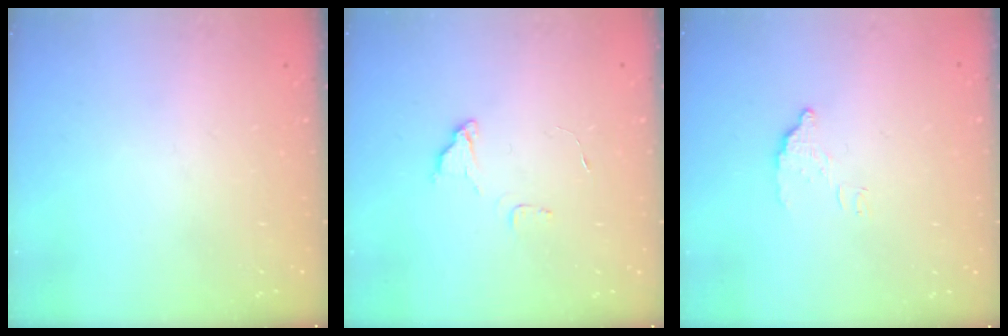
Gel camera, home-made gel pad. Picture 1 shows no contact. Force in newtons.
{"total": 5.8, "press": 5.8, "slide": 0.3}
{"total": 4.8, "press": 4.8, "slide": 0.3}